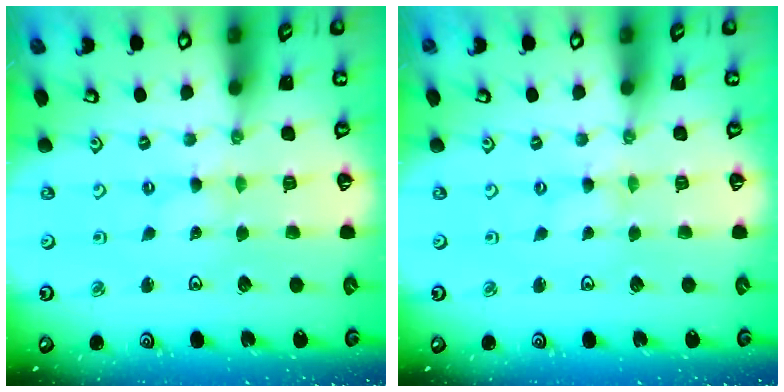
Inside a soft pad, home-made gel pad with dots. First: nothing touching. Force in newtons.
{"total": 0.0}